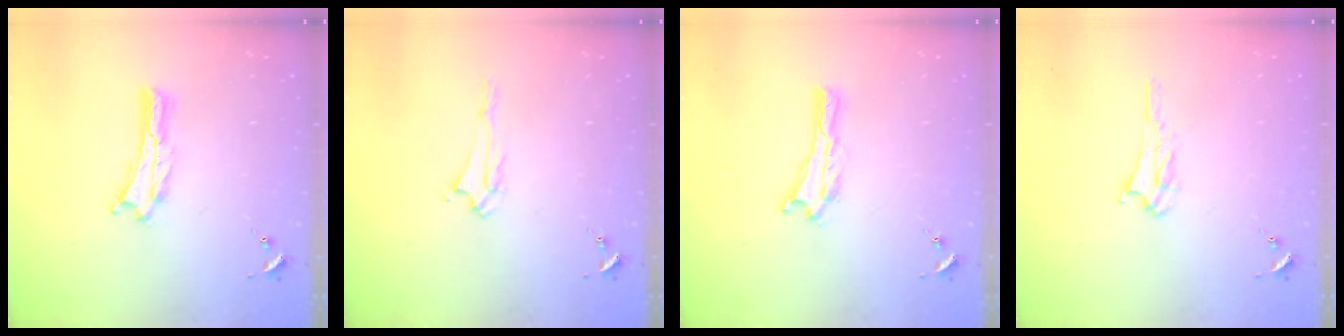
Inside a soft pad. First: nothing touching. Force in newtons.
{"total": 1.4, "press": 1.4, "slide": 0.3}
{"total": 0.0}
{"total": 2.5, "press": 2.5, "slide": 0.3}